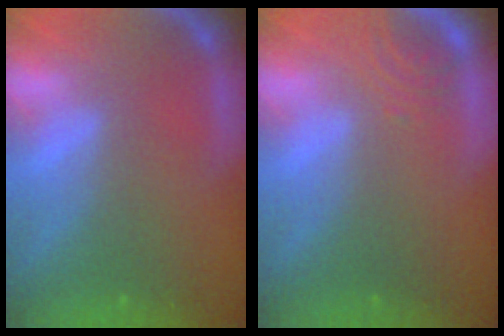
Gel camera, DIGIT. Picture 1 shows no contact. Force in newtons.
{"total": 2.0}